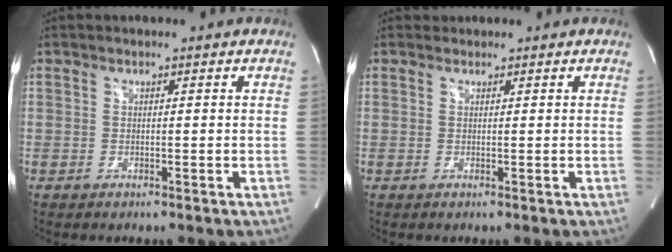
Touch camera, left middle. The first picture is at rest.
{"total": 0.8, "force": [0.7, 0.3, -0.2], "torque": [-0.002, 0.009, 0.014]}